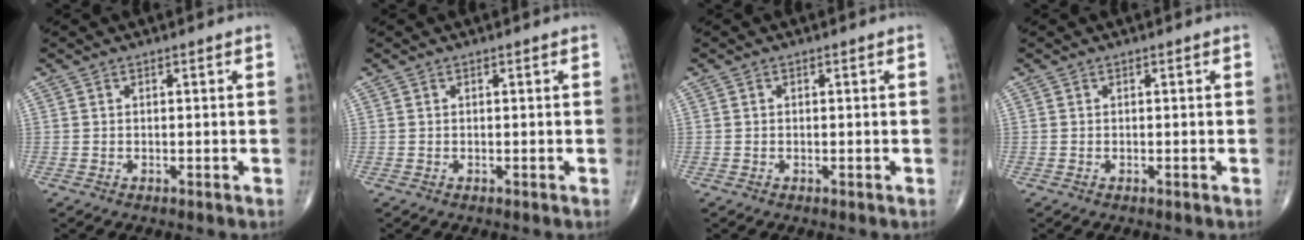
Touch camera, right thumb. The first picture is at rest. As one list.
[{"total": 0.0}, {"total": 0.0}, {"total": 0.0}]